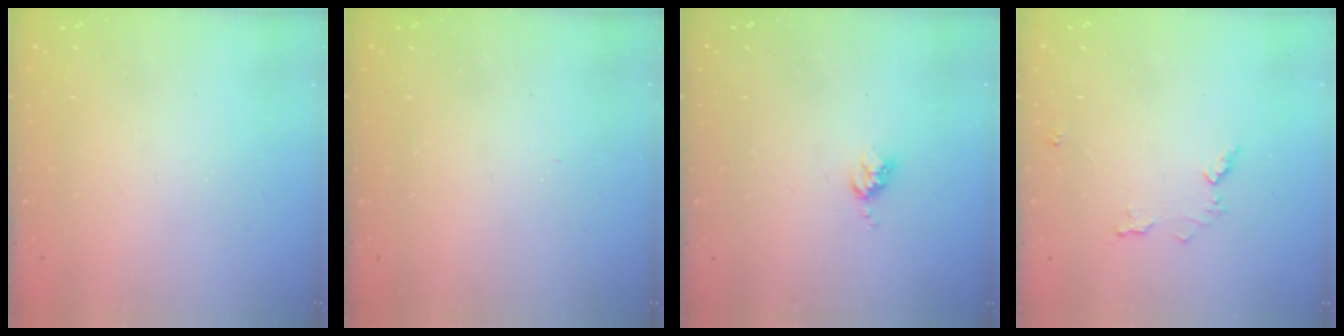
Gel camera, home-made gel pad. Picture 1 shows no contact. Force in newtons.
{"total": 3.4, "press": 3.3, "slide": 0.4}
{"total": 3.9, "press": 3.8, "slide": 0.6}
{"total": 5.4, "press": 5.4, "slide": 0.5}